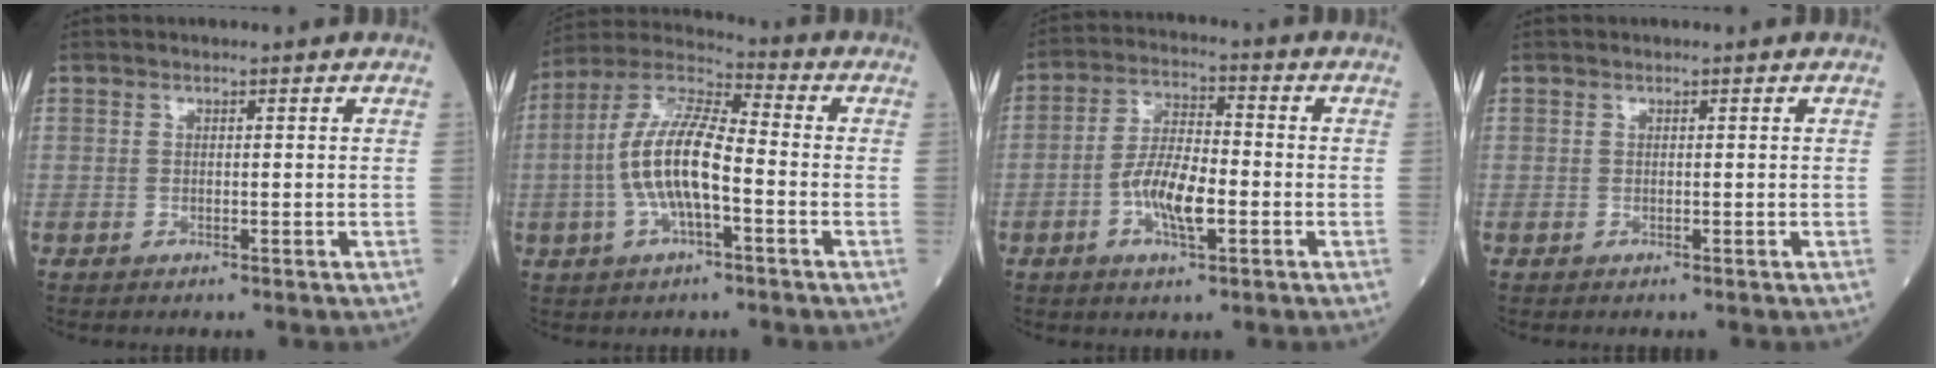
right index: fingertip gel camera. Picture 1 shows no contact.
{"total": 12.3, "force": [-2.1, 3.4, 11.6], "torque": [-0.247, 0.016, -0.042]}
{"total": 8.3, "force": [-2.5, 2.4, 7.5], "torque": [-0.153, 0.004, -0.049]}
{"total": 0.0}